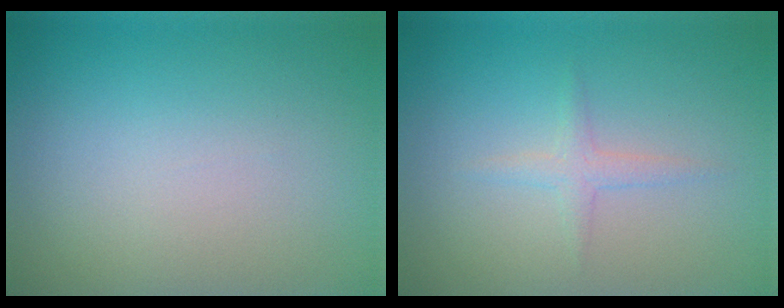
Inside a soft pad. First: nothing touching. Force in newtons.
{"total": 1.3, "press": 1.3, "slide": 0.1}